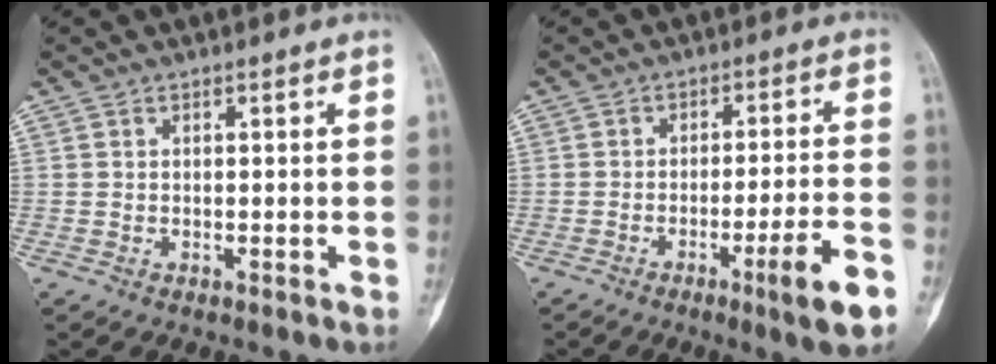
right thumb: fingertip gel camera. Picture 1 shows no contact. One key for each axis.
{"total": 9.3, "fx": -4.7, "fy": 0.5, "fz": 8.1, "tx": -0.121, "ty": 0.015, "tz": -0.068}